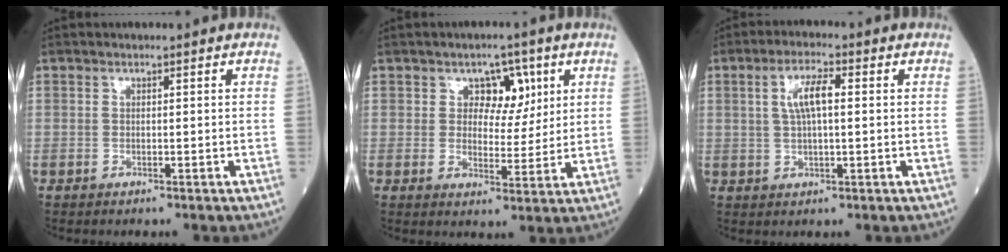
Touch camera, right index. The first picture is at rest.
{"total": 5.6, "force": [2.4, 3.8, 3.4], "torque": [-0.036, 0.006, 0.035]}
{"total": 5.3, "force": [1.1, 1.3, 5.1], "torque": [-0.101, 0.011, 0.021]}